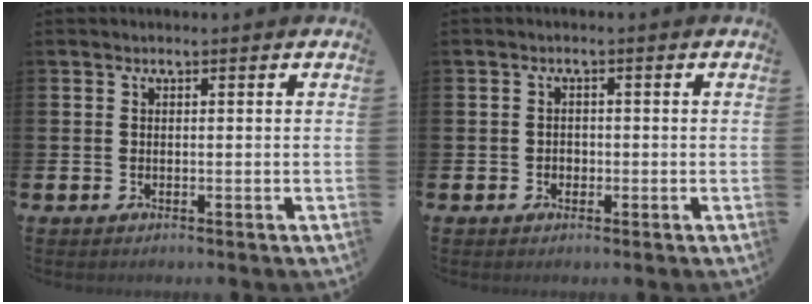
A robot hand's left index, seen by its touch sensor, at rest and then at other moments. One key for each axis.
{"total": 1.2, "fx": -0.4, "fy": 1.0, "fz": 0.3, "tx": -0.007, "ty": 0.006, "tz": -0.011}